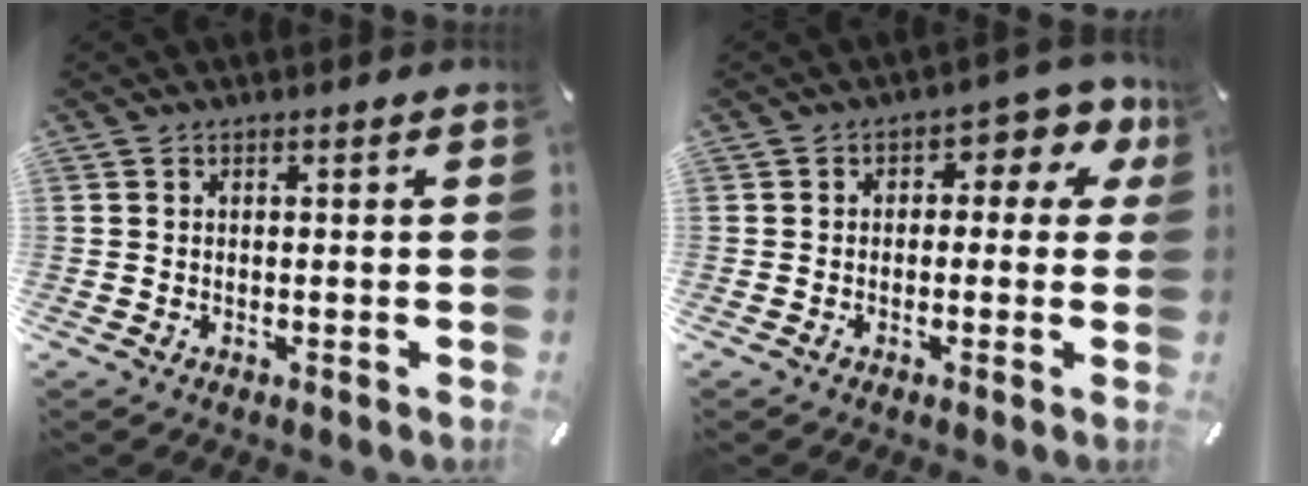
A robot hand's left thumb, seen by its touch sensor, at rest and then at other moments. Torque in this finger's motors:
{"motor_torque": [0.02, -0.01, 0.28, 0.17, 0.02]}